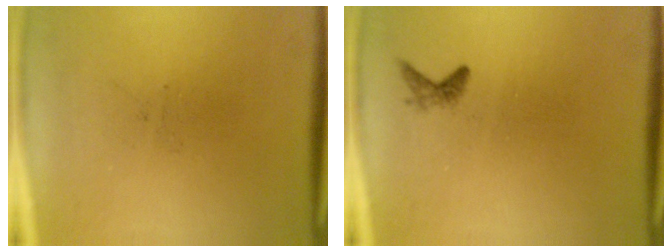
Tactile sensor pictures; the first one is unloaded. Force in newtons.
{"total": 0.9}